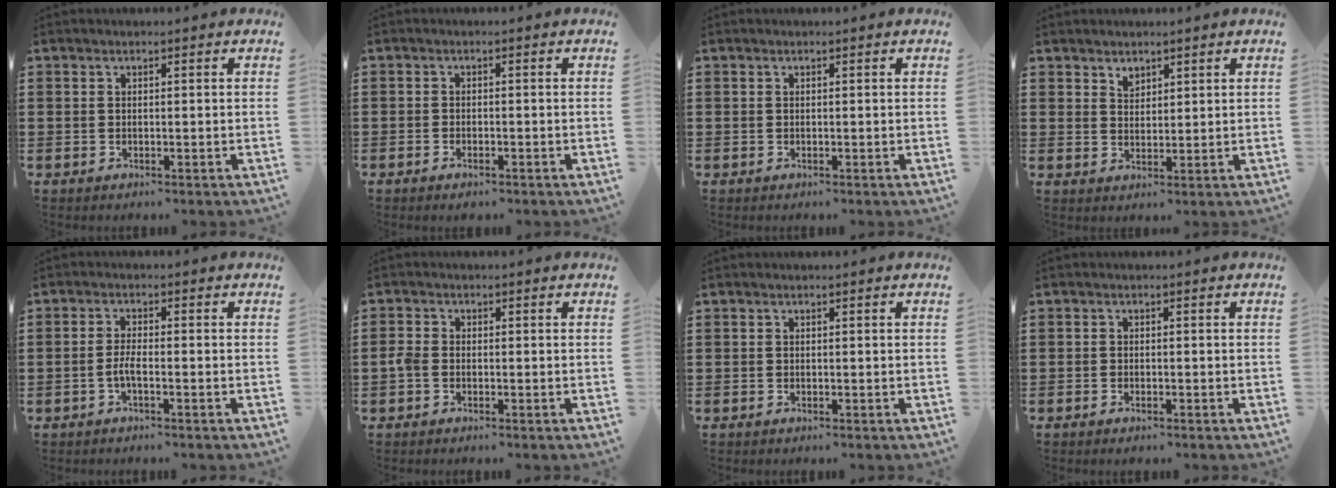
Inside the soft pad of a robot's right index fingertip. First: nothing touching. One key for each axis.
{"total": 1.1, "fx": -0.9, "fy": 0.4, "fz": 0.5, "tx": -0.012, "ty": -0.002, "tz": -0.016}
{"total": 0.0}
{"total": 2.1, "fx": 1.7, "fy": 1.1, "fz": 0.3, "tx": -0.009, "ty": 0.003, "tz": 0.034}
{"total": 2.5, "fx": -1.2, "fy": 0.4, "fz": 2.2, "tx": -0.055, "ty": -0.004, "tz": -0.027}
{"total": 1.8, "fx": -0.8, "fy": 1.2, "fz": 1.1, "tx": -0.040, "ty": -0.003, "tz": -0.021}
{"total": 0.0}
{"total": 0.7, "fx": -0.6, "fy": 0.2, "fz": 0.3, "tx": -0.008, "ty": -0.003, "tz": -0.010}